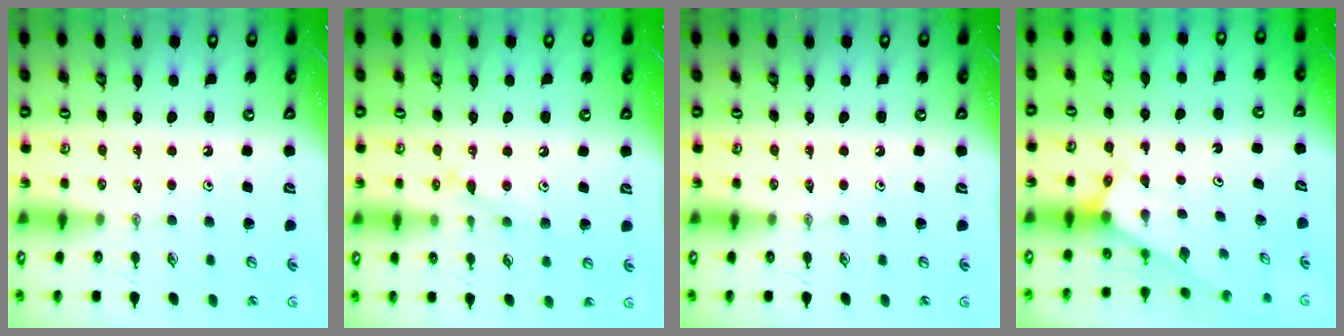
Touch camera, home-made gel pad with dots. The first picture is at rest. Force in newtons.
{"total": 9.1, "press": 9.0, "slide": 0.8}
{"total": 0.0}
{"total": 2.7, "press": 2.7, "slide": 0.1}